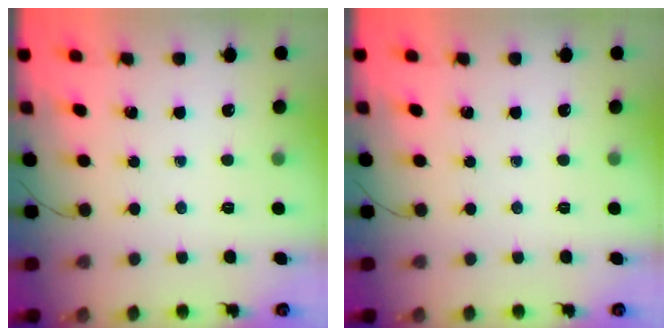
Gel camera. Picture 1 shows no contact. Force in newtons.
{"total": 0.0}